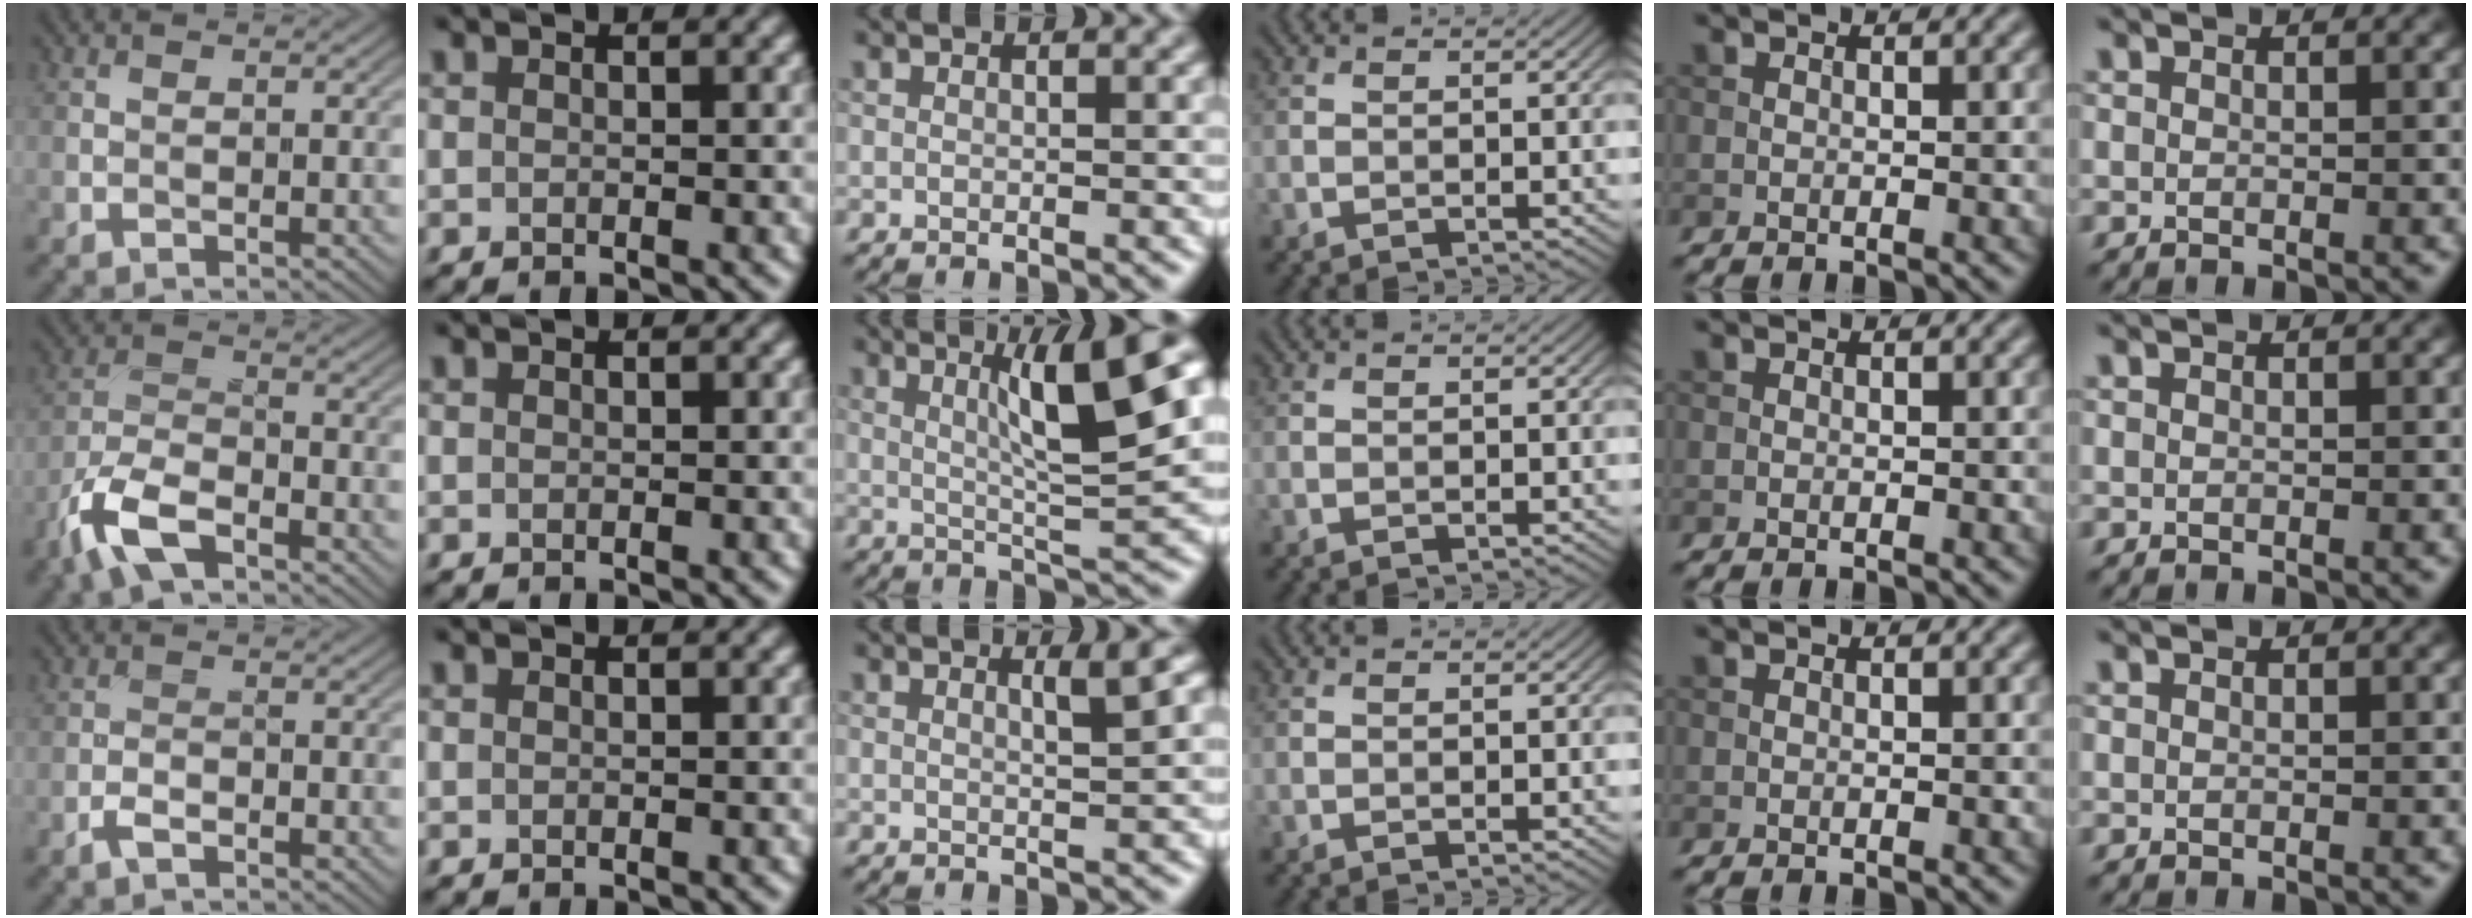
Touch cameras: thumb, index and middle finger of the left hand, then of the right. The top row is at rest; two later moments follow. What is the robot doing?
{"motion": "screw", "object": "medicine bottle"}